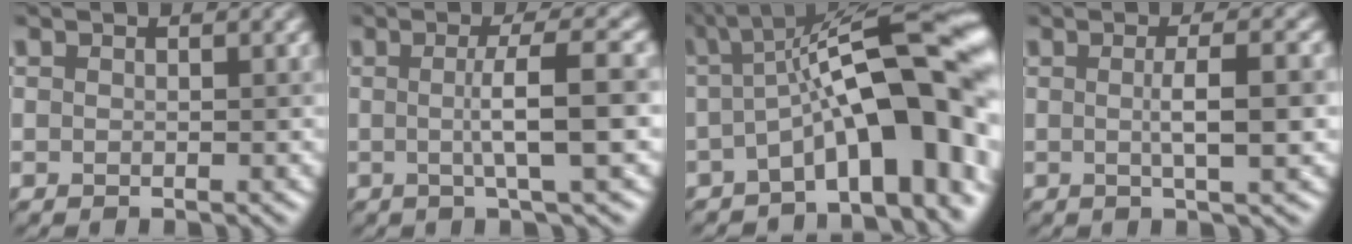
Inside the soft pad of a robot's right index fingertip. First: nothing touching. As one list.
[{"total": 5.2, "force": [-0.2, 0.8, 5.1], "torque": [-0.075, 0.006, -0.005]}, {"total": 13.0, "force": [-1.4, 3.8, 12.3], "torque": [-0.162, 0.029, -0.028]}, {"total": 4.3, "force": [-0.2, 0.9, 4.2], "torque": [-0.058, 0.007, -0.002]}]